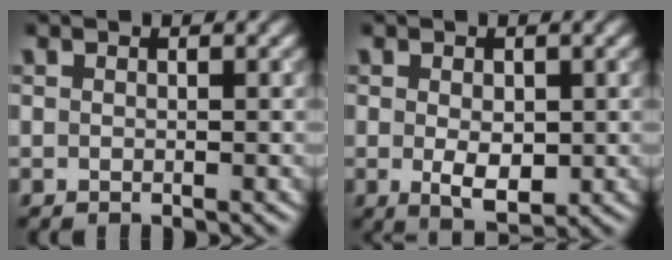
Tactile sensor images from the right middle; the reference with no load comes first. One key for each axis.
{"total": 3.2, "fx": -0.2, "fy": 1.8, "fz": 2.6, "tx": -0.042, "ty": -0.006, "tz": 0.002}